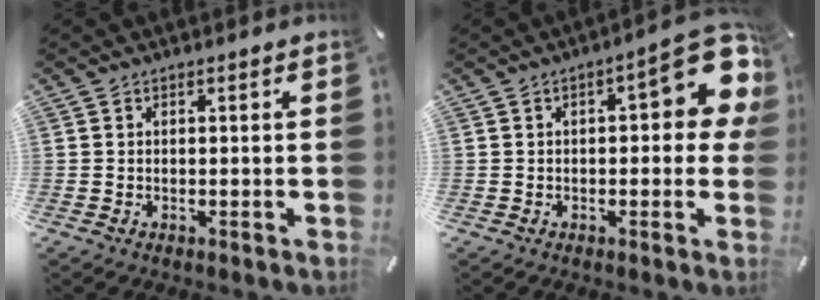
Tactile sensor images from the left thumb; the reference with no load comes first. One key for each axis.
{"total": 14.2, "fx": 4.2, "fy": 5.8, "fz": 12.3, "tx": -0.144, "ty": -0.031, "tz": 0.066}